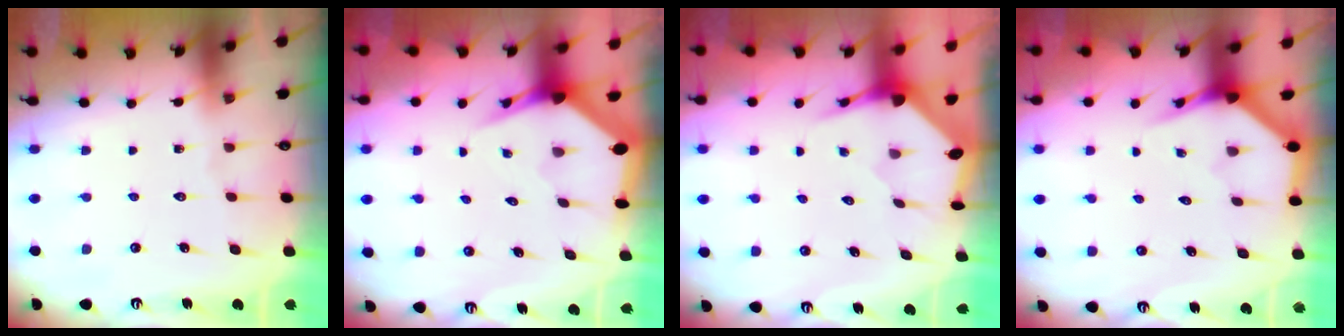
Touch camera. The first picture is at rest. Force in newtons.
{"total": 3.8, "press": 3.8, "slide": 0.4}
{"total": 3.6, "press": 3.5, "slide": 0.6}
{"total": 3.8, "press": 3.8, "slide": 0.2}